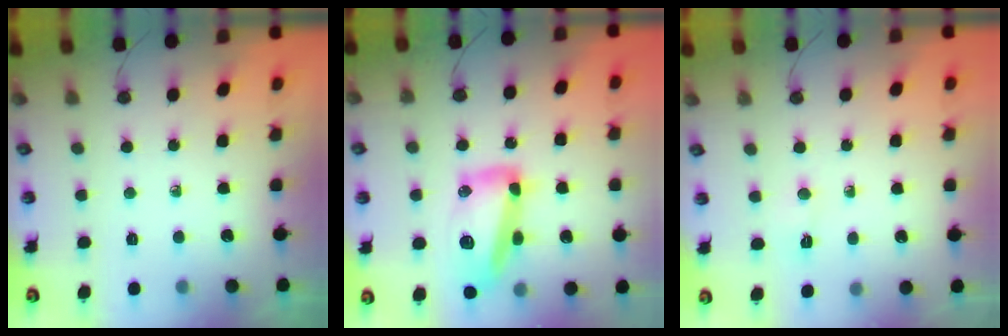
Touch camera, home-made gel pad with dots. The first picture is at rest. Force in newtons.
{"total": 15.6, "press": 15.5, "slide": 1.3}
{"total": 2.6, "press": 2.6, "slide": 0.6}